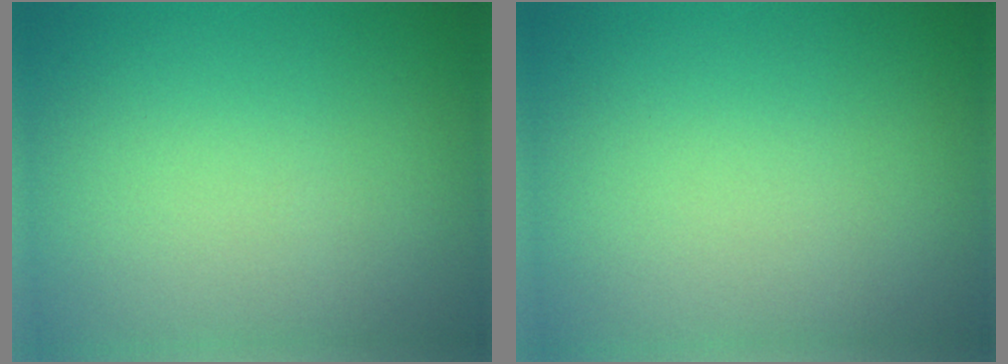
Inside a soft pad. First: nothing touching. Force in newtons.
{"total": 0.0}